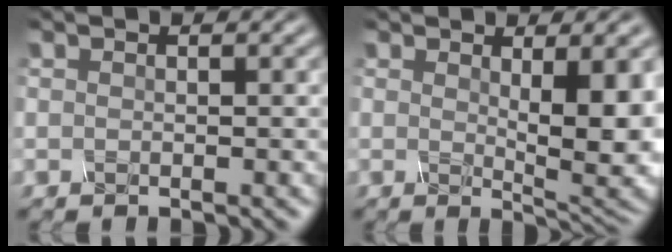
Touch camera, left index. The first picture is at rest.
{"total": 6.7, "force": [0.9, 1.8, 6.4], "torque": [-0.087, -0.010, 0.021]}